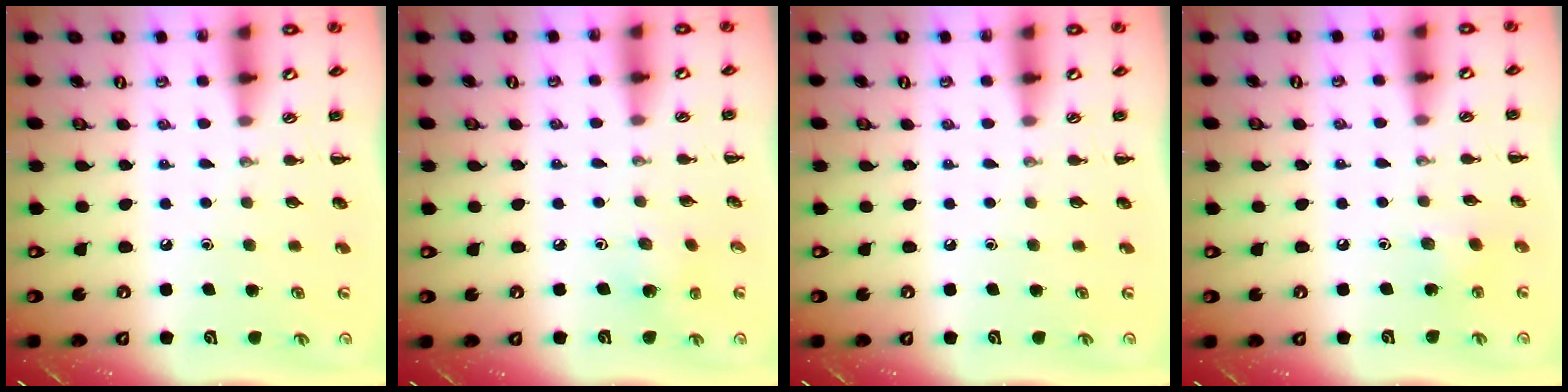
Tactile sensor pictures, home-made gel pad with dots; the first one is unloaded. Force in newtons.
{"total": 2.9, "press": 2.7, "slide": 0.9}
{"total": 0.0}
{"total": 4.3, "press": 4.1, "slide": 1.3}